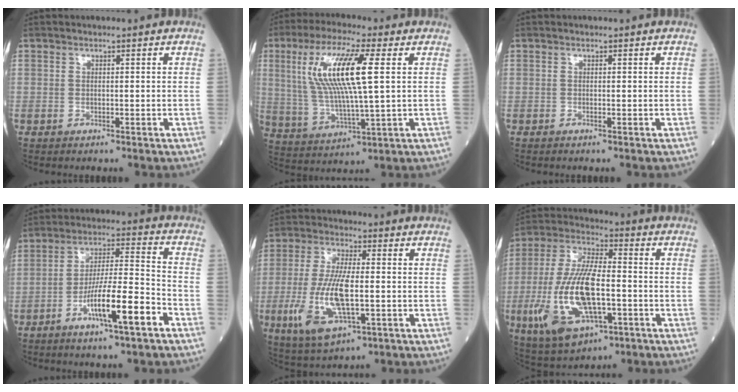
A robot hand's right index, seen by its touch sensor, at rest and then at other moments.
{"total": 14.2, "force": [3.5, 1.6, 13.7], "torque": [-0.288, 0.007, 0.065]}
{"total": 0.0}
{"total": 12.1, "force": [-5.9, 0.8, 10.6], "torque": [-0.186, 0.000, -0.104]}
{"total": 12.6, "force": [-2.8, 3.8, 11.7], "torque": [-0.247, -0.011, -0.043]}
{"total": 17.7, "force": [-4.5, 6.7, 15.8], "torque": [-0.338, -0.003, -0.072]}